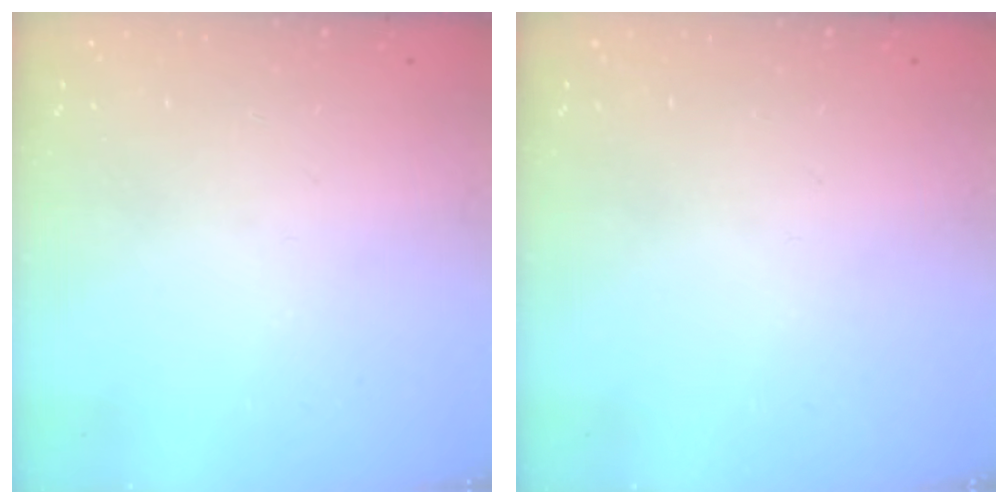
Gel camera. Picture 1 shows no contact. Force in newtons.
{"total": 0.0}